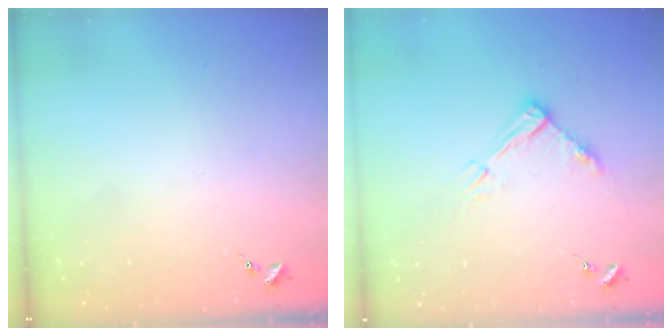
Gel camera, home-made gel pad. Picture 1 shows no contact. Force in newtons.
{"total": 9.1, "press": 9.1, "slide": 0.8}